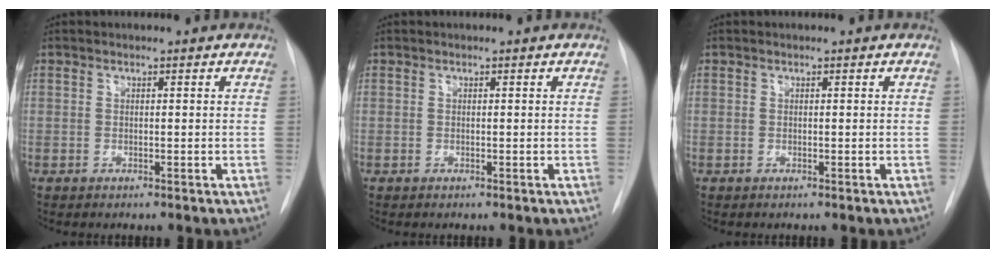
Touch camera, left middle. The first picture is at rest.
{"total": 0.0}
{"total": 0.0}